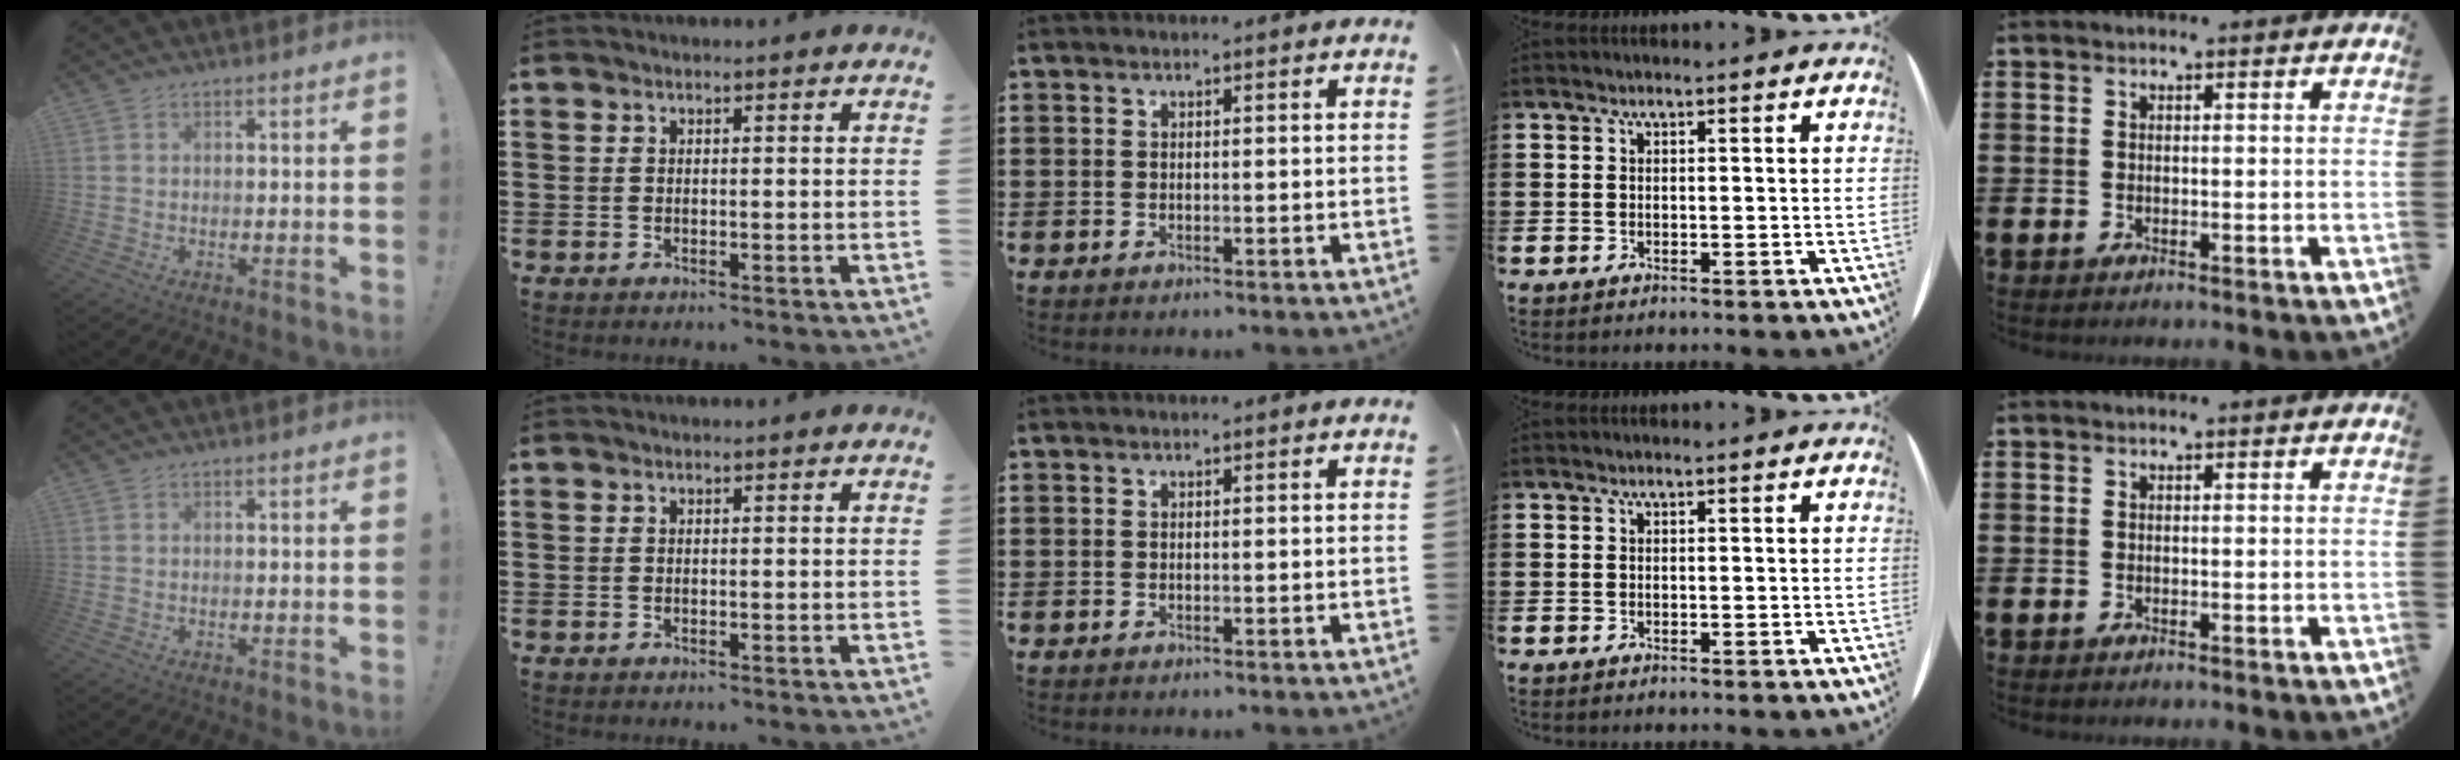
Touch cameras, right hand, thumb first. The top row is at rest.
{}